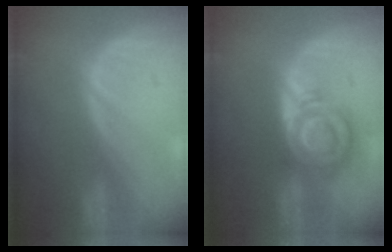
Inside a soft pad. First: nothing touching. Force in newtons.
{"total": 7.8, "press": 7.8, "slide": 0.6}